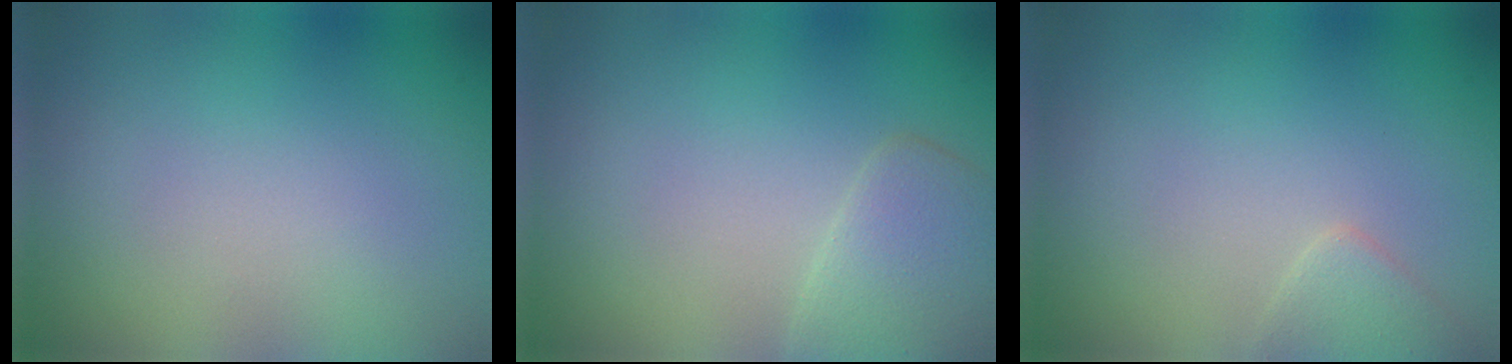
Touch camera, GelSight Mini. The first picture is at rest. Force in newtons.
{"total": 2.9, "press": 2.9, "slide": 0.2}
{"total": 1.6, "press": 1.6, "slide": 0.1}